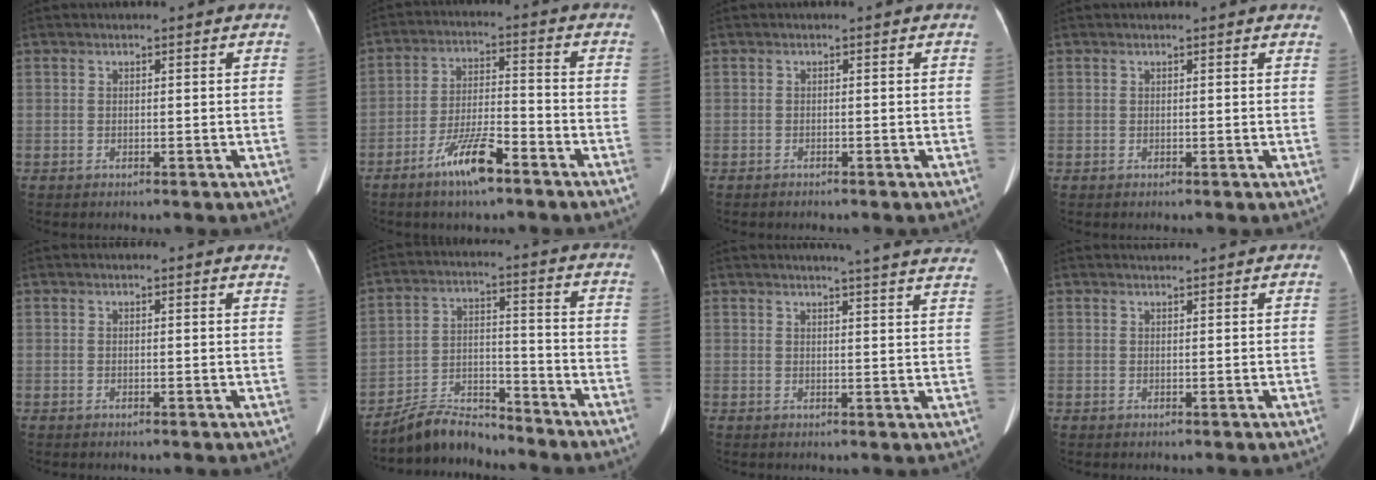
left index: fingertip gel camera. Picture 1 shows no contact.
{"total": 8.7, "force": [-5.8, 1.4, 6.3], "torque": [-0.127, -0.007, -0.104]}
{"total": 0.7, "force": [-0.7, 0.1, 0.0], "torque": [-0.010, -0.004, -0.011]}
{"total": 2.2, "force": [2.1, 0.4, 0.6], "torque": [-0.008, 0.002, 0.006]}
{"total": 3.7, "force": [3.6, 0.3, 0.8], "torque": [-0.006, -0.012, 0.014]}
{"total": 8.5, "force": [-8.3, 1.4, 0.9], "torque": [-0.022, 0.007, -0.147]}
{"total": 17.6, "force": [16.4, 0.3, 6.3], "torque": [-0.074, -0.052, 0.174]}
{"total": 2.4, "force": [2.4, -0.1, 0.4], "torque": [-0.009, 0.019, 0.034]}